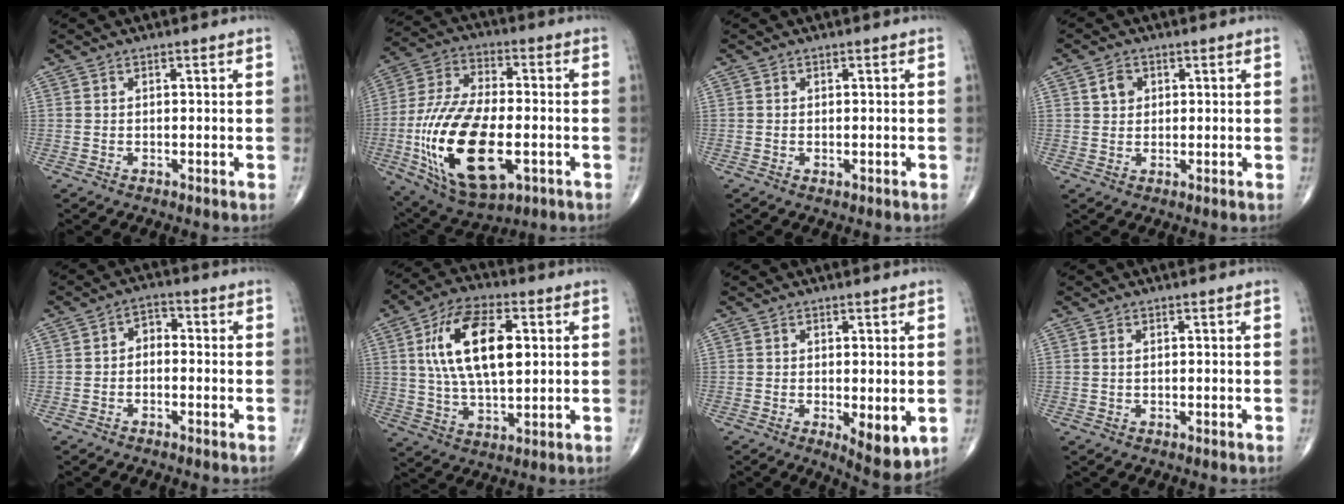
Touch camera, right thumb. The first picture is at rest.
{"total": 23.2, "force": [-5.4, 11.4, 19.5], "torque": [-0.385, 0.007, -0.080]}
{"total": 0.7, "force": [-0.2, 0.4, 0.6], "torque": [-0.011, -0.003, -0.001]}
{"total": 3.0, "force": [1.0, 2.4, 1.5], "torque": [-0.014, -0.002, 0.018]}
{"total": 3.2, "force": [-0.7, 2.3, 2.2], "torque": [-0.016, 0.018, -0.025]}
{"total": 16.7, "force": [3.7, 8.1, 14.1], "torque": [-0.247, 0.000, 0.065]}
{"total": 6.5, "force": [-1.2, 2.4, 6.0], "torque": [-0.077, -0.020, -0.011]}
{"total": 0.6, "force": [0.2, 0.2, 0.5], "torque": [-0.010, 0.004, 0.003]}